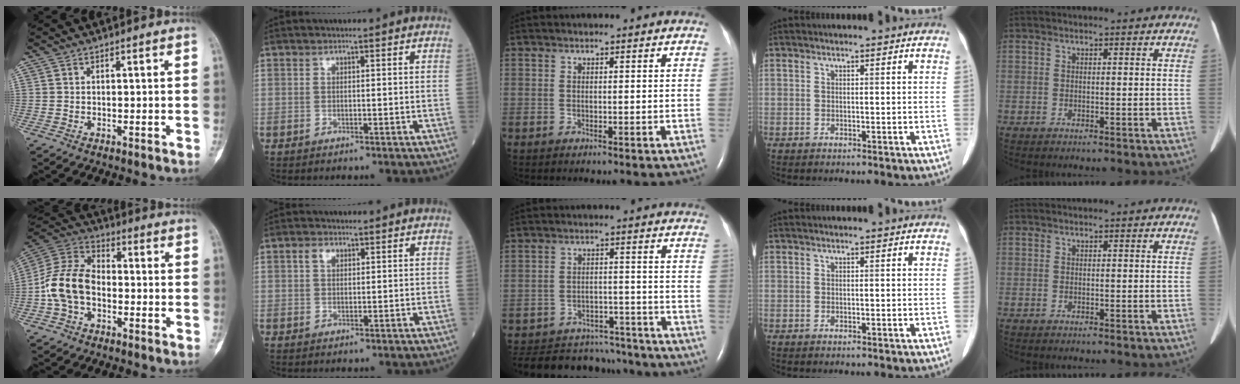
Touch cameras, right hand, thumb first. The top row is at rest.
{"thumb": {"total": 12.3, "force": [-2.6, 8.4, 8.5], "torque": [-0.162, 0.039, -0.060]}, "index": {"total": 1.9, "force": [0.9, 1.3, 1.1], "torque": [-0.025, 0.005, 0.018]}, "middle": {"total": 18.9, "force": [-17.2, 6.2, 5.0], "torque": [-0.123, 0.002, -0.232]}}